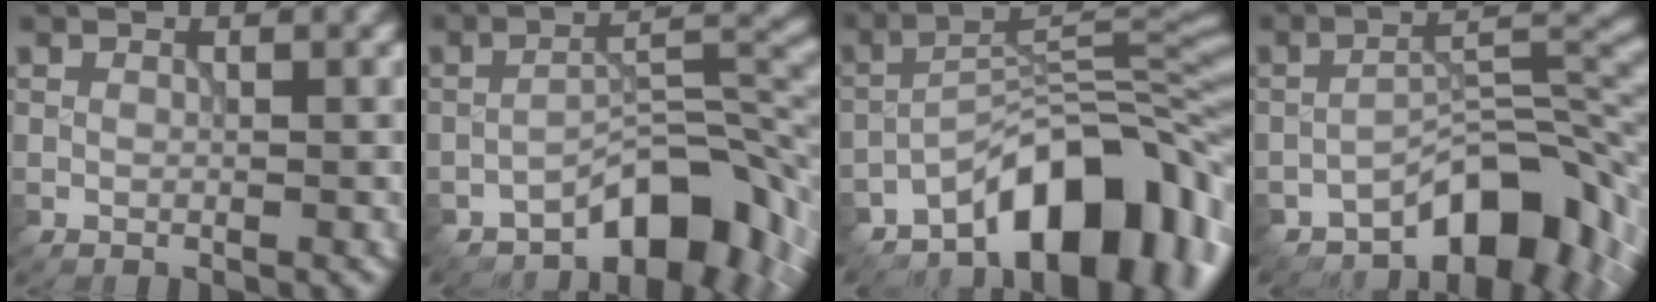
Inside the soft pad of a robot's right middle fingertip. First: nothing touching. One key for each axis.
{"total": 8.1, "fx": -5.3, "fy": 3.1, "fz": 5.2, "tx": -0.056, "ty": 0.011, "tz": -0.092}
{"total": 12.1, "fx": -7.4, "fy": 4.8, "fz": 8.3, "tx": -0.100, "ty": 0.012, "tz": -0.135}
{"total": 9.2, "fx": -6.0, "fy": 3.8, "fz": 5.8, "tx": -0.065, "ty": 0.009, "tz": -0.105}